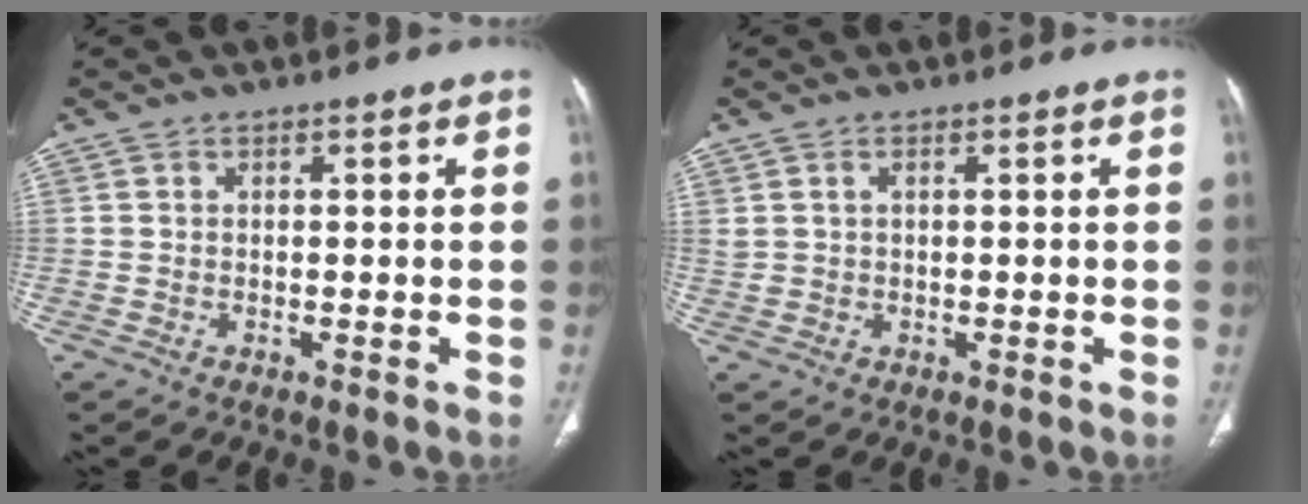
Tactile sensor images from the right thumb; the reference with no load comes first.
{"total": 1.5, "force": [0.7, 0.9, 0.9], "torque": [-0.022, 0.003, 0.020]}